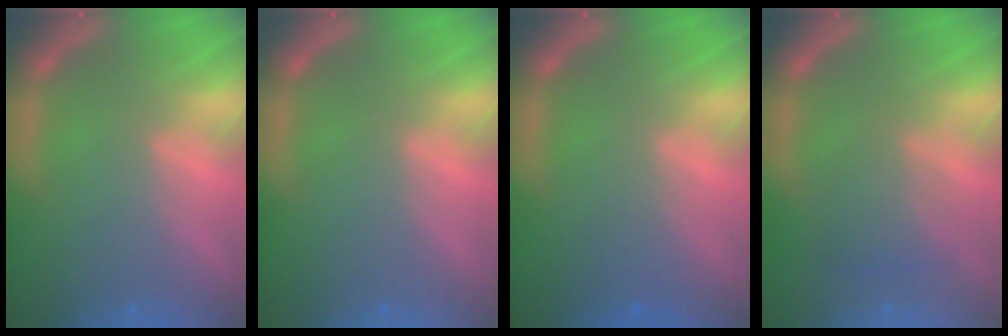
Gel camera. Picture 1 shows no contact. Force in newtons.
{"total": 0.0}
{"total": 1.4}
{"total": 3.0}